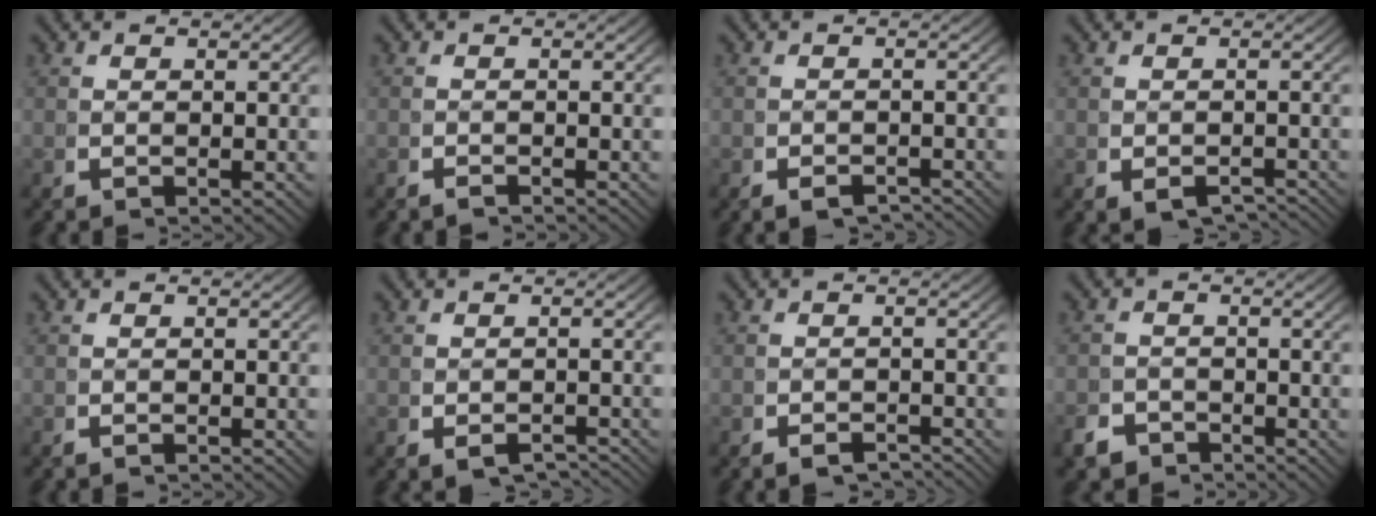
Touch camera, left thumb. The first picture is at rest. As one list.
[{"total": 0.8, "force": [-0.8, 0.0, 0.0], "torque": [-0.001, -0.006, -0.015]}, {"total": 2.5, "force": [-2.3, 0.7, 0.7], "torque": [-0.007, -0.010, -0.034]}, {"total": 3.1, "force": [-2.4, 1.4, 1.4], "torque": [-0.028, -0.017, -0.027]}, {"total": 0.5, "force": [-0.5, 0.0, 0.1], "torque": [-0.006, -0.006, -0.007]}, {"total": 3.1, "force": [-2.6, 1.2, 1.2], "torque": [-0.023, -0.014, -0.033]}, {"total": 2.2, "force": [-2.1, 0.5, 0.4], "torque": [-0.003, -0.009, -0.033]}, {"total": 2.9, "force": [-2.6, 1.3, 0.1], "torque": [0.003, -0.016, -0.044]}]